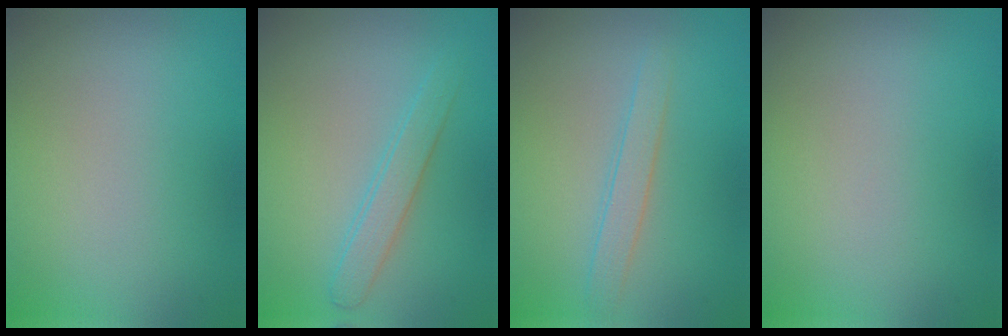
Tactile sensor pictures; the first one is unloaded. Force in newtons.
{"total": 2.0, "press": 2.0, "slide": 0.0}
{"total": 1.7, "press": 1.7, "slide": 0.1}
{"total": 0.0}